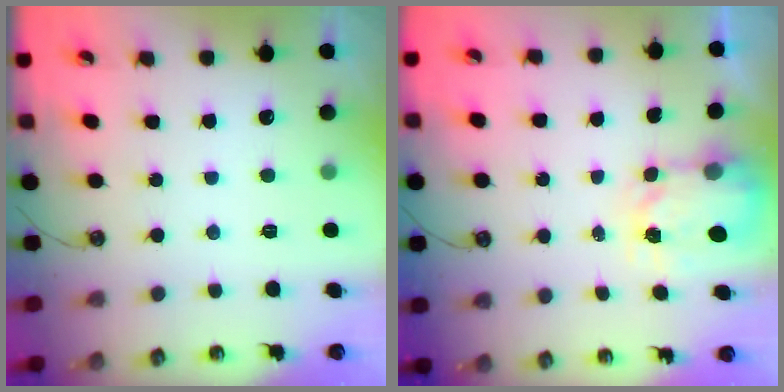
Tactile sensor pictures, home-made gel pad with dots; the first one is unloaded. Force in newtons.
{"total": 4.0, "press": 4.0, "slide": 0.5}